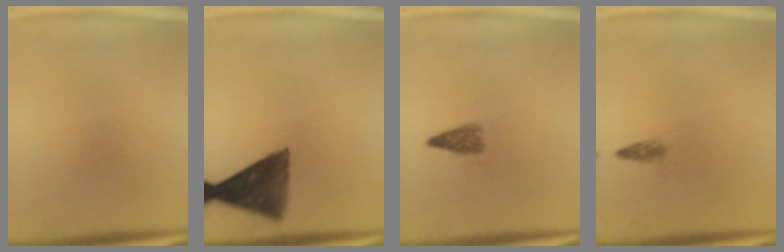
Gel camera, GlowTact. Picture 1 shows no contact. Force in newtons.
{"total": 10.6}
{"total": 2.3}
{"total": 1.1}